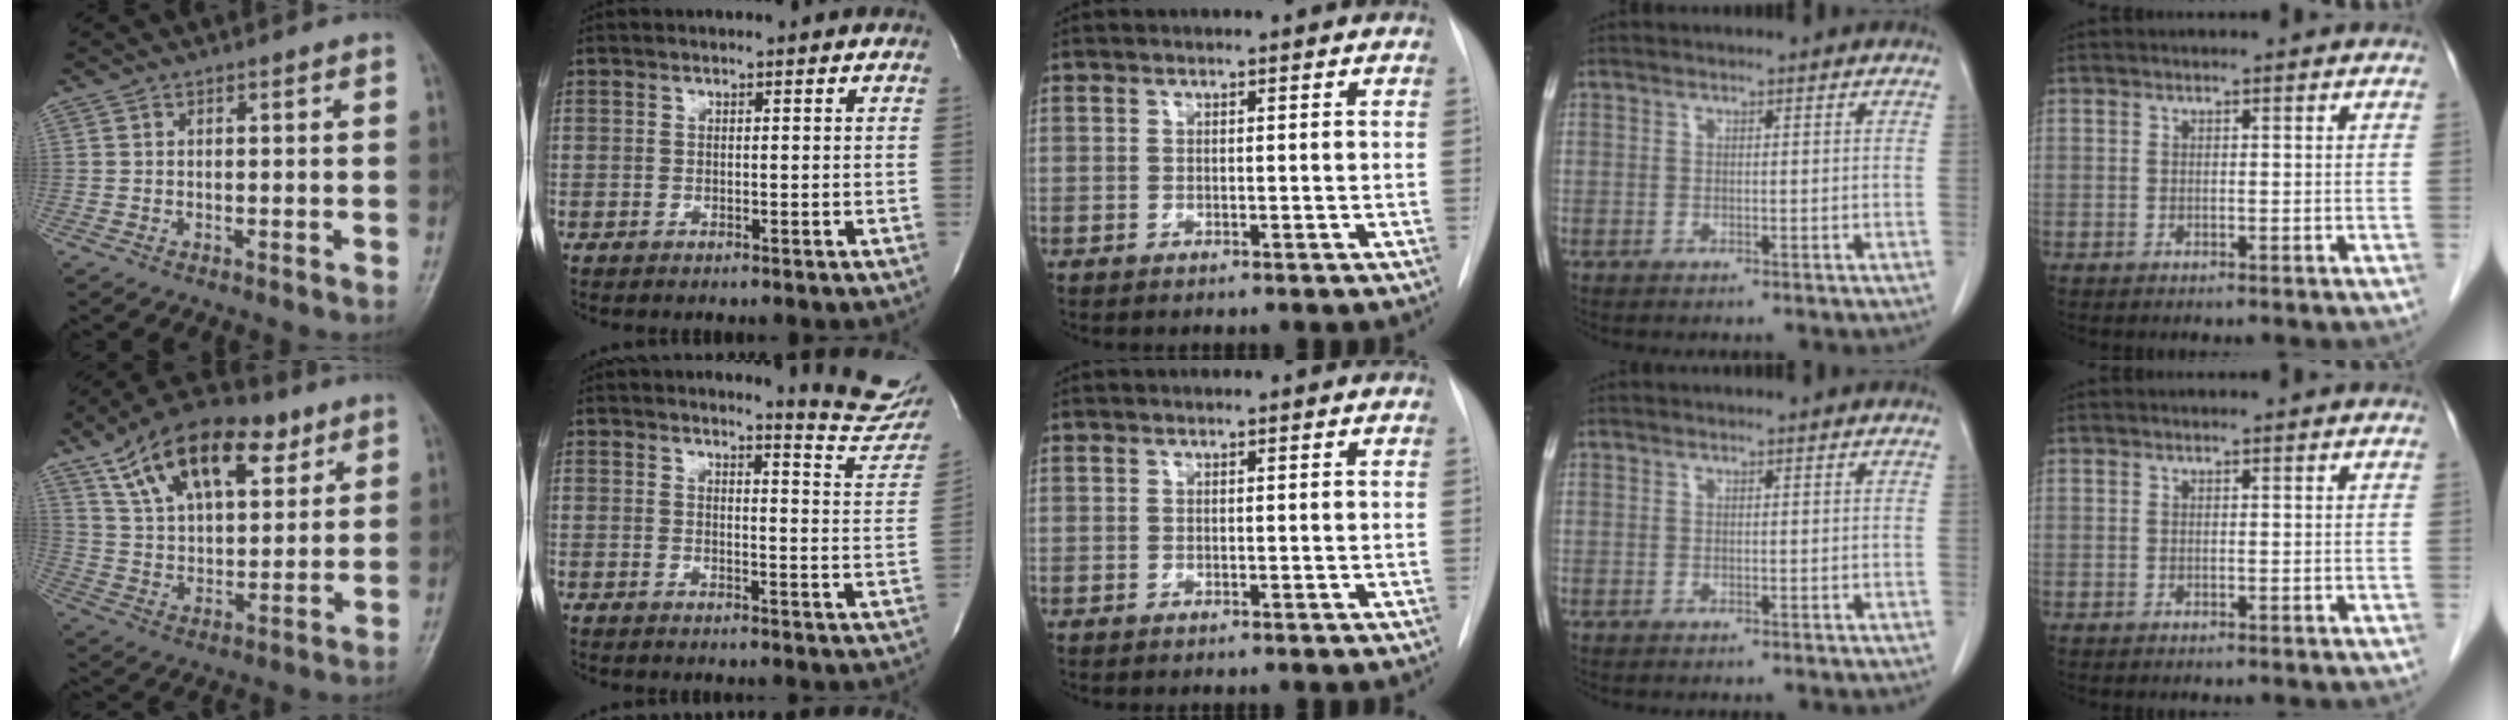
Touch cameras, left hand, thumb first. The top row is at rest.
{"thumb": {"total": 19.2, "force": [10.0, 10.1, 12.9], "torque": [-0.178, -0.019, 0.174]}, "index": {"total": 9.7, "force": [9.6, -0.4, 1.1], "torque": [-0.006, -0.091, 0.091]}}